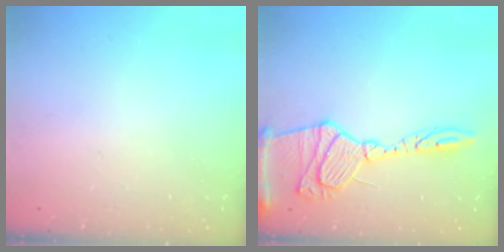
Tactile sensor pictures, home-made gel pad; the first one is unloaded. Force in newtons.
{"total": 18.1, "press": 18.0, "slide": 1.6}